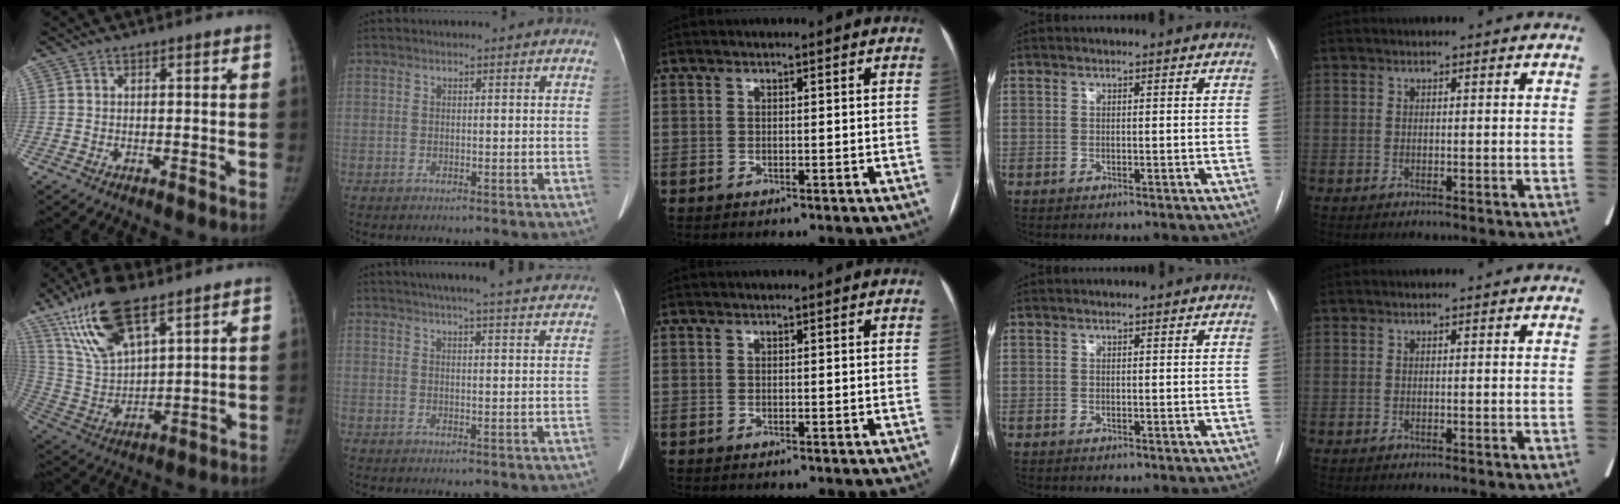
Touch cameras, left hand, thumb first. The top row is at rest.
{"thumb": {"total": 17.7, "force": [10.8, 7.0, 12.1], "torque": [-0.215, -0.035, 0.217]}, "index": {"total": 18.3, "force": [16.5, 1.6, 7.7], "torque": [-0.104, 0.011, 0.197]}}